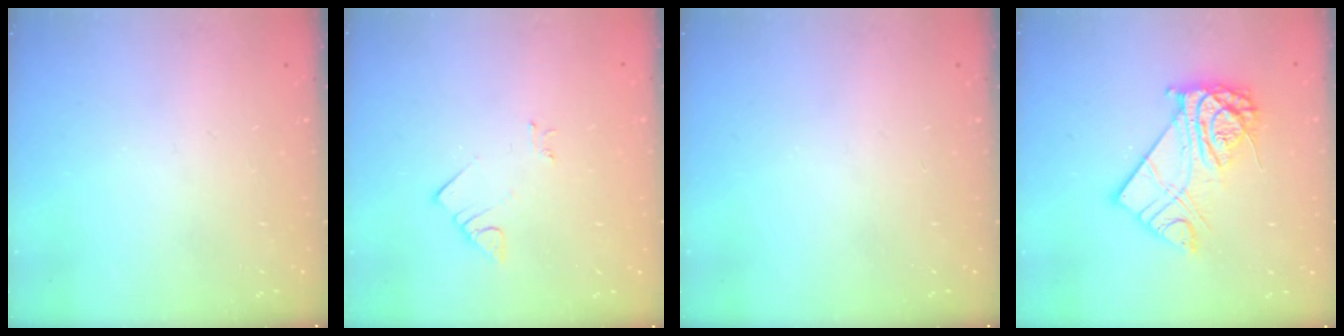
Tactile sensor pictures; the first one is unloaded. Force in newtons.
{"total": 2.7, "press": 2.7, "slide": 0.2}
{"total": 0.0}
{"total": 13.3, "press": 13.3, "slide": 1.3}